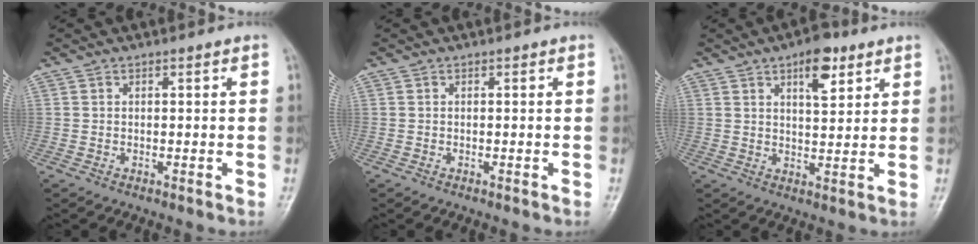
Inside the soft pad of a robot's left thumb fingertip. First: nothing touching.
{"total": 0.0}
{"total": 7.3, "force": [4.0, 3.1, 5.2], "torque": [-0.059, -0.020, 0.057]}